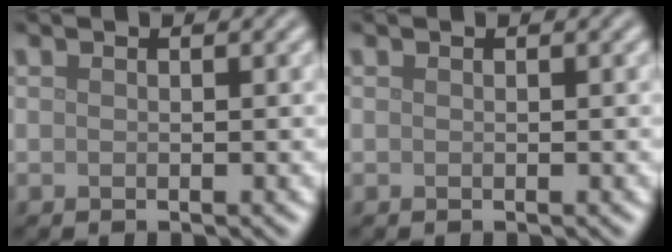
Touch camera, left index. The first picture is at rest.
{"total": 0.0}